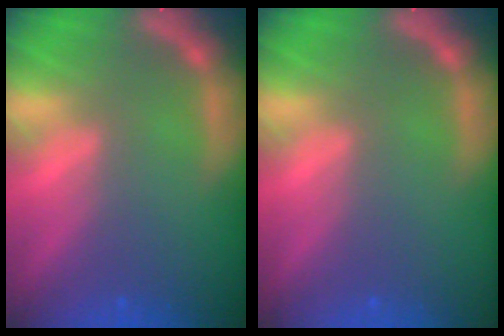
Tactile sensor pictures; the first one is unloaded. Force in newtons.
{"total": 0.0}